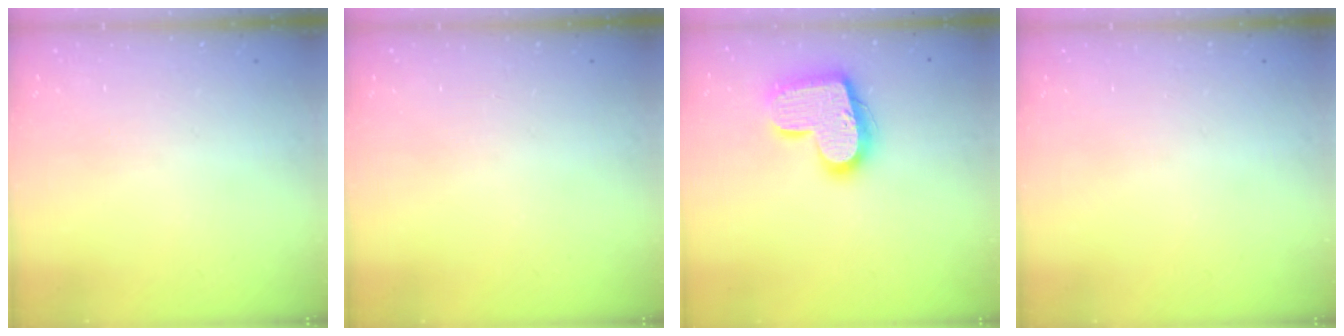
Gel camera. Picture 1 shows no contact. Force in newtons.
{"total": 0.0}
{"total": 17.8, "press": 17.8, "slide": 1.2}
{"total": 0.0}